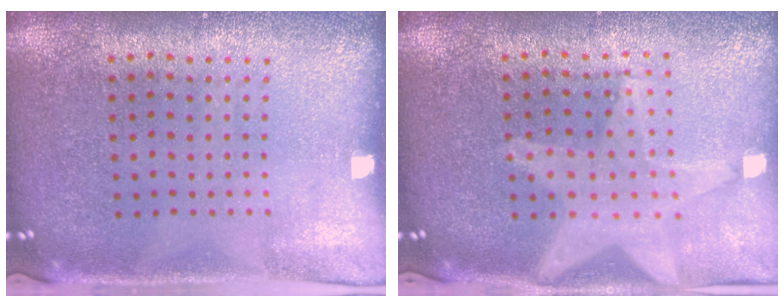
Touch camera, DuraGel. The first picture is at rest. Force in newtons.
{"total": 1.5, "press": 1.4, "slide": 0.4}